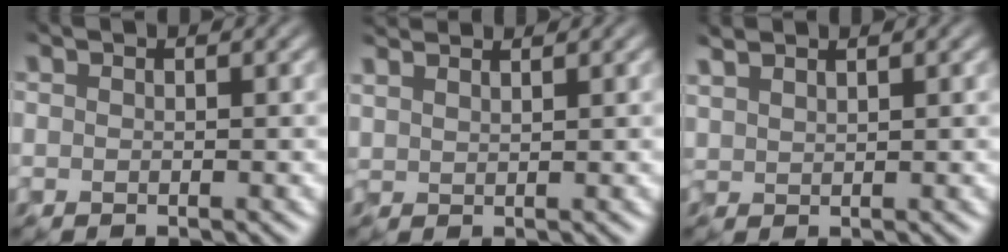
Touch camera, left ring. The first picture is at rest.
{"total": 3.2, "force": [3.0, 0.6, 1.0], "torque": [-0.015, 0.009, 0.044]}
{"total": 1.6, "force": [1.5, 0.2, 0.5], "torque": [-0.011, 0.006, 0.030]}